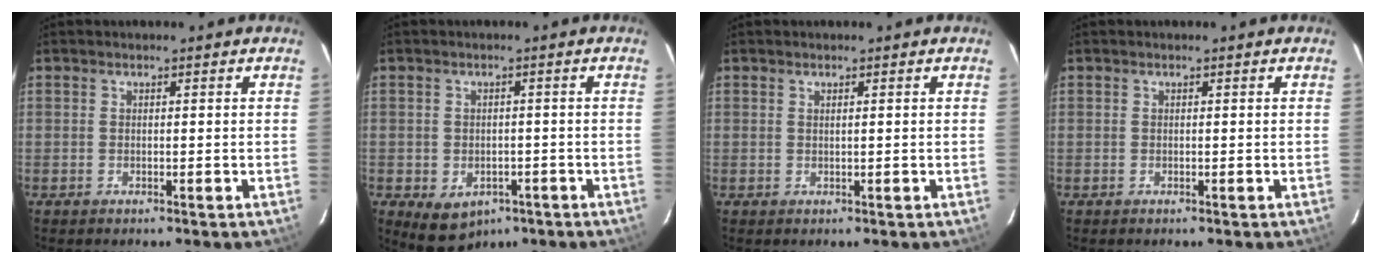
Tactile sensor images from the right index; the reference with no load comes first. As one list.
[{"total": 7.0, "force": [-3.4, 5.3, 2.9], "torque": [-0.060, -0.004, -0.029]}, {"total": 0.6, "force": [0.3, -0.2, 0.5], "torque": [-0.009, 0.001, 0.005]}, {"total": 0.0}]